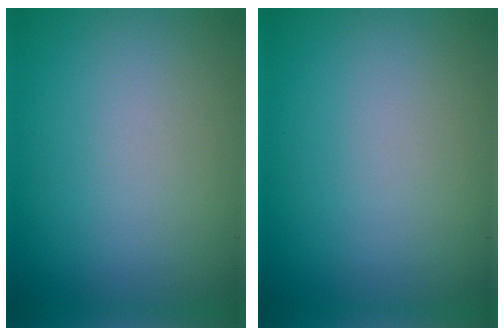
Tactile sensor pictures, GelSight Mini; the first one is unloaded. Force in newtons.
{"total": 0.0}